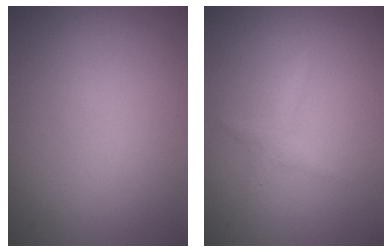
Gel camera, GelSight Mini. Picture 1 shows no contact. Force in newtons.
{"total": 1.2, "press": 1.2, "slide": 0.1}